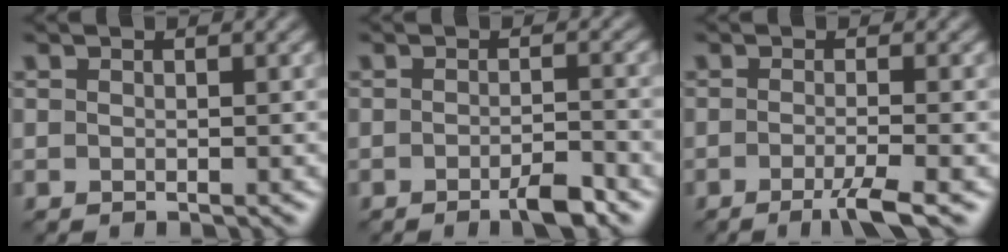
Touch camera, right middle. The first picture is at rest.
{"total": 2.8, "force": [-1.7, 0.5, 2.2], "torque": [-0.035, 0.001, -0.034]}
{"total": 3.2, "force": [-1.6, 0.5, 2.7], "torque": [-0.039, -0.004, -0.038]}